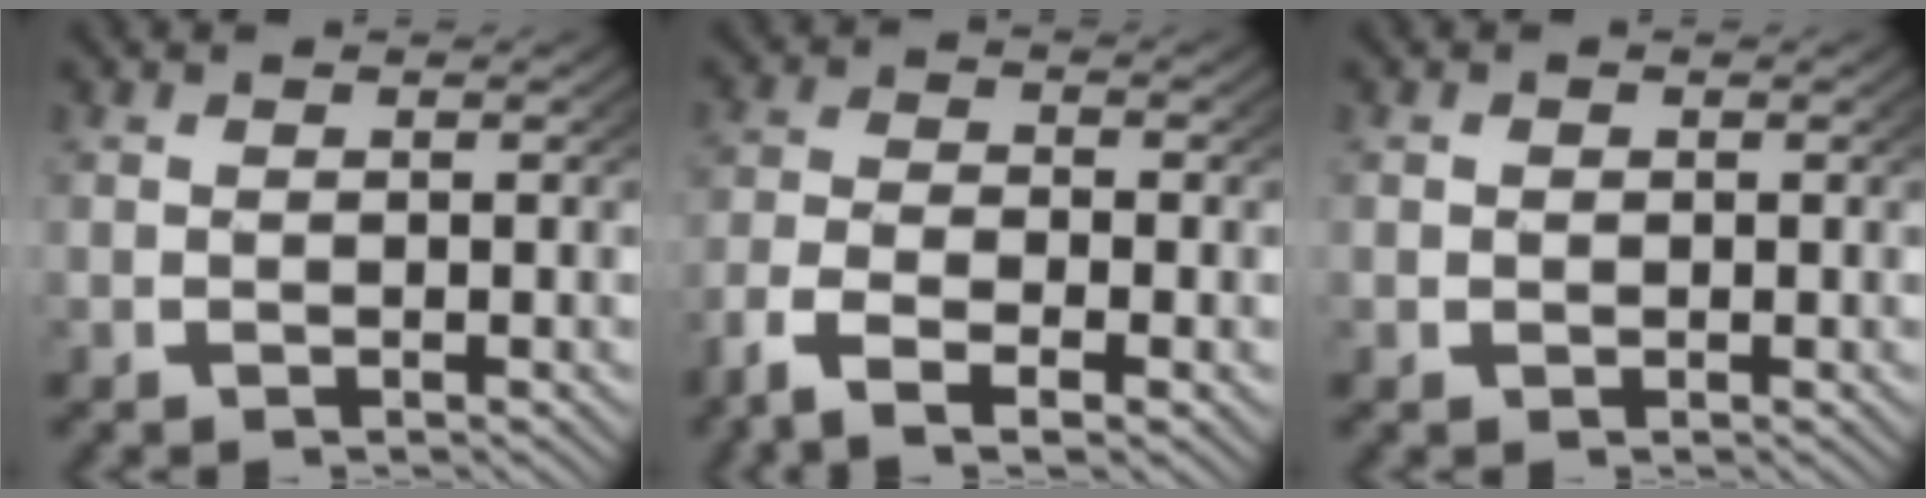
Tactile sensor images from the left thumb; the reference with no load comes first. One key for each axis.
{"total": 4.9, "fx": -2.6, "fy": 2.2, "fz": 3.5, "tx": -0.077, "ty": -0.011, "tz": -0.047}
{"total": 0.7, "fx": 0.0, "fy": 0.7, "fz": 0.2, "tx": -0.002, "ty": -0.002, "tz": 0.000}